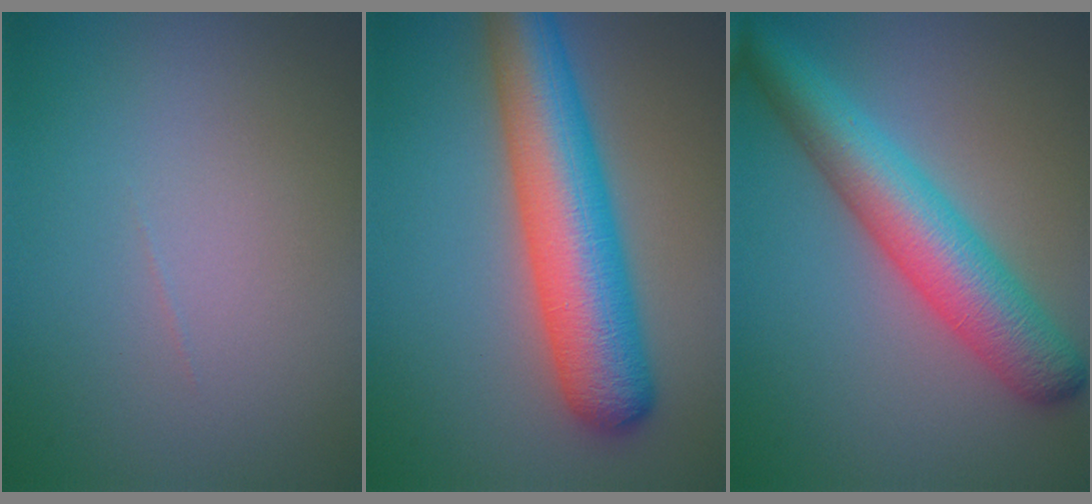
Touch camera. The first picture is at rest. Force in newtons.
{"total": 8.9, "press": 8.9, "slide": 0.2}
{"total": 7.0, "press": 7.0, "slide": 0.2}